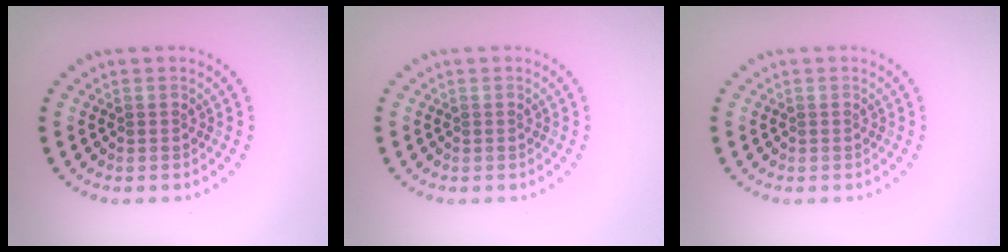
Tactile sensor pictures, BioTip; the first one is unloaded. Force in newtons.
{"total": 0.0}
{"total": 0.0}